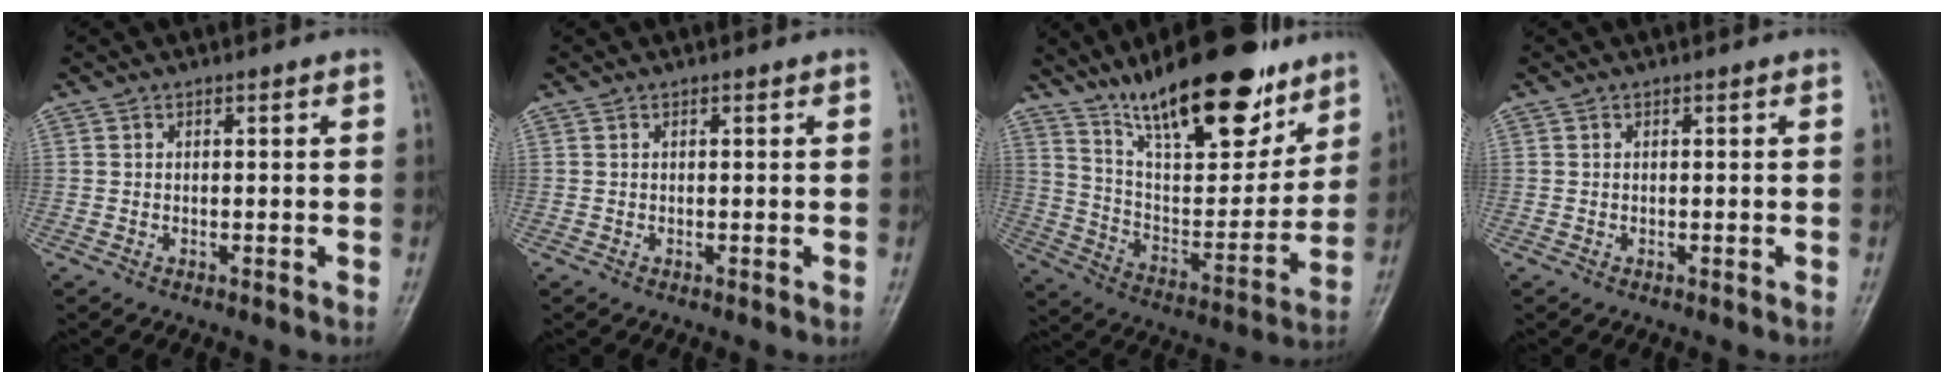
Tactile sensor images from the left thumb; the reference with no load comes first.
{"total": 0.0}
{"total": 24.1, "force": [16.7, 8.2, 15.2], "torque": [-0.198, -0.073, 0.282]}
{"total": 0.0}